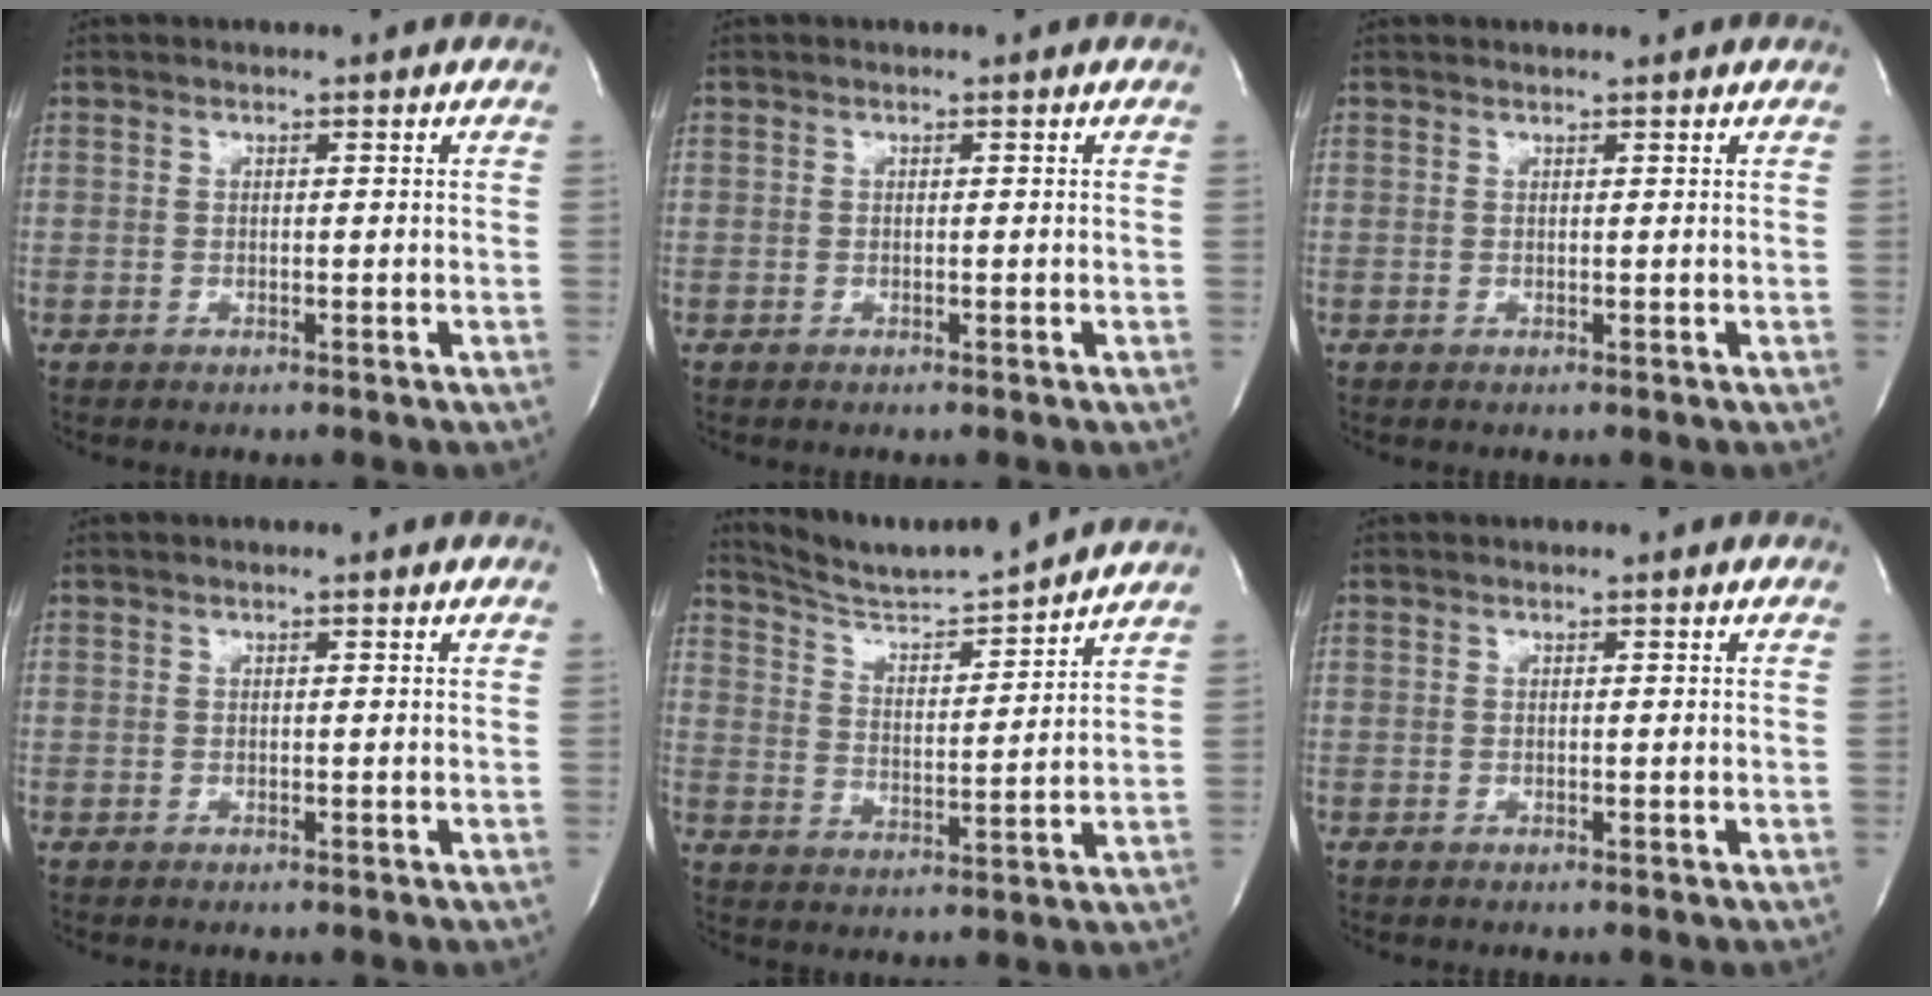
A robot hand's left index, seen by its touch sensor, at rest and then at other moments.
{"total": 0.0}
{"total": 1.1, "force": [1.1, 0.0, 0.1], "torque": [-0.007, 0.011, 0.016]}
{"total": 0.0}
{"total": 11.9, "force": [11.6, -1.2, 2.6], "torque": [-0.056, -0.007, 0.192]}
{"total": 0.0}